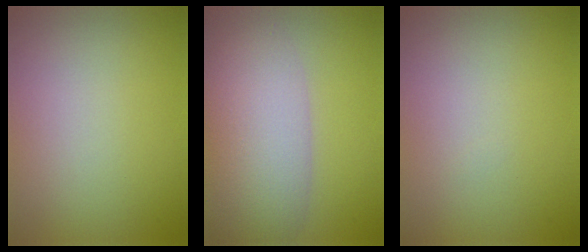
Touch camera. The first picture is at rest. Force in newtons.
{"total": 8.1, "press": 8.1, "slide": 0.8}
{"total": 0.0}